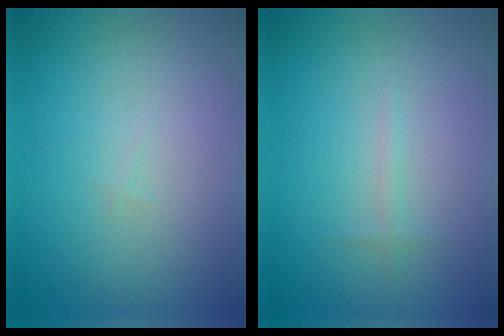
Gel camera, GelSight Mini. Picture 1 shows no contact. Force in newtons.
{"total": 0.7, "press": 0.7, "slide": 0.0}